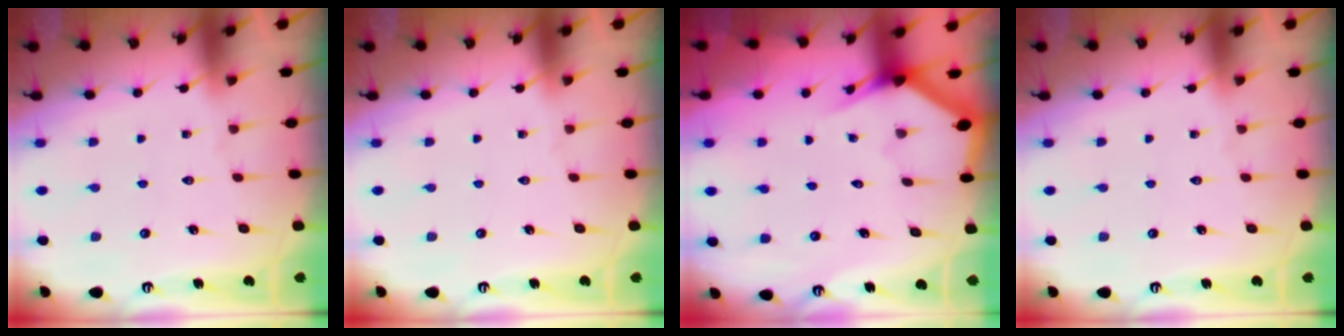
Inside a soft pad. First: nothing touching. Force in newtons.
{"total": 0.0}
{"total": 3.0, "press": 3.0, "slide": 0.1}
{"total": 0.0}